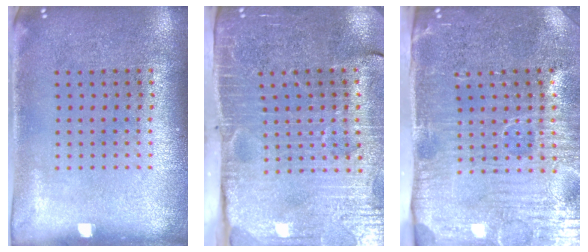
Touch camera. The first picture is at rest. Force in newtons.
{"total": 3.9, "press": 3.6, "slide": 1.4}
{"total": 5.2, "press": 4.4, "slide": 2.8}